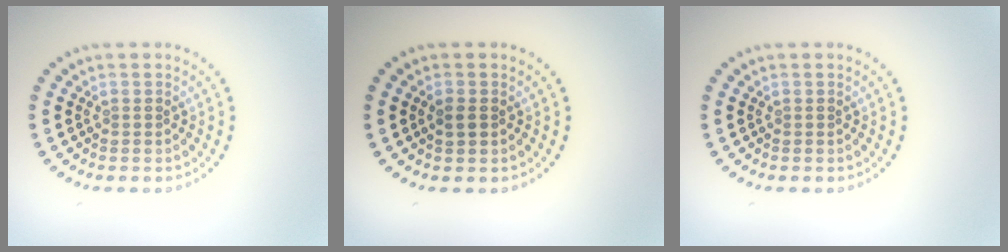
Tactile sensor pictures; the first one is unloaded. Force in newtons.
{"total": 1.2, "press": 1.2, "slide": 0.1}
{"total": 0.0}